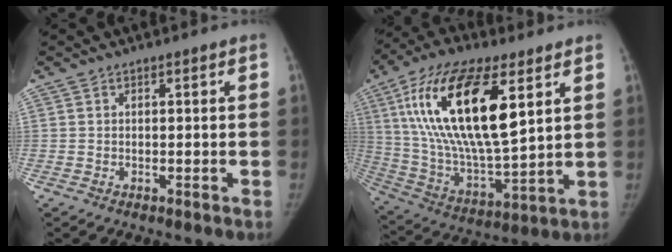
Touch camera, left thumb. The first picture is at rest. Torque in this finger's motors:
{"motor_torque": [1.49, 1.42, 2.26, -0.52, 0.86]}